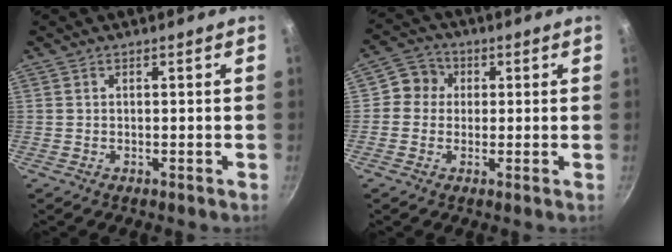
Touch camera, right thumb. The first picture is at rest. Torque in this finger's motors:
{"motor_torque": [-0.67, 0.38, -0.09, 0.12, 0.02]}